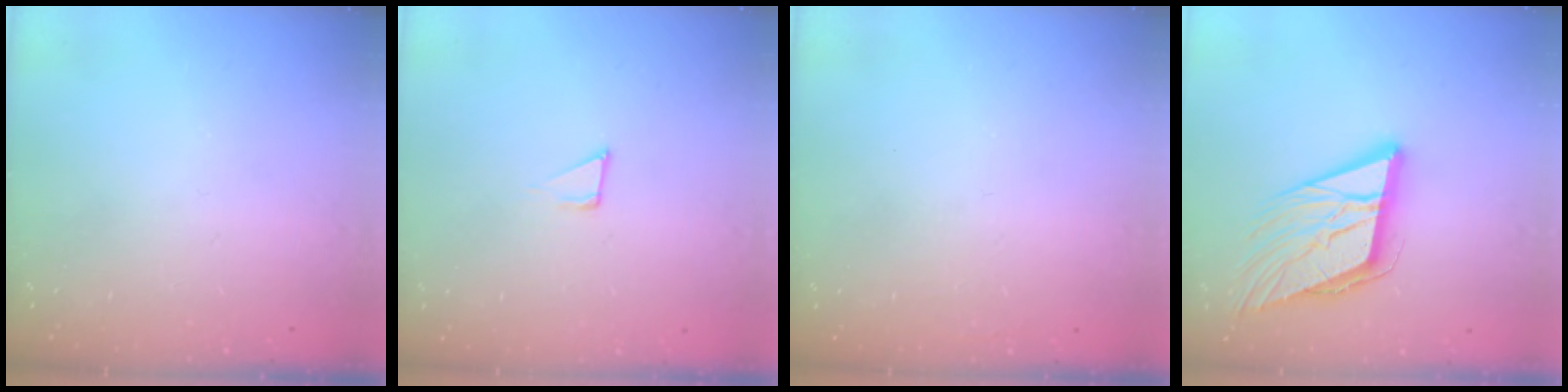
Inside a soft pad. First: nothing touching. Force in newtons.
{"total": 4.8, "press": 4.8, "slide": 0.4}
{"total": 1.6, "press": 1.6, "slide": 0.1}
{"total": 15.0, "press": 14.6, "slide": 3.5}